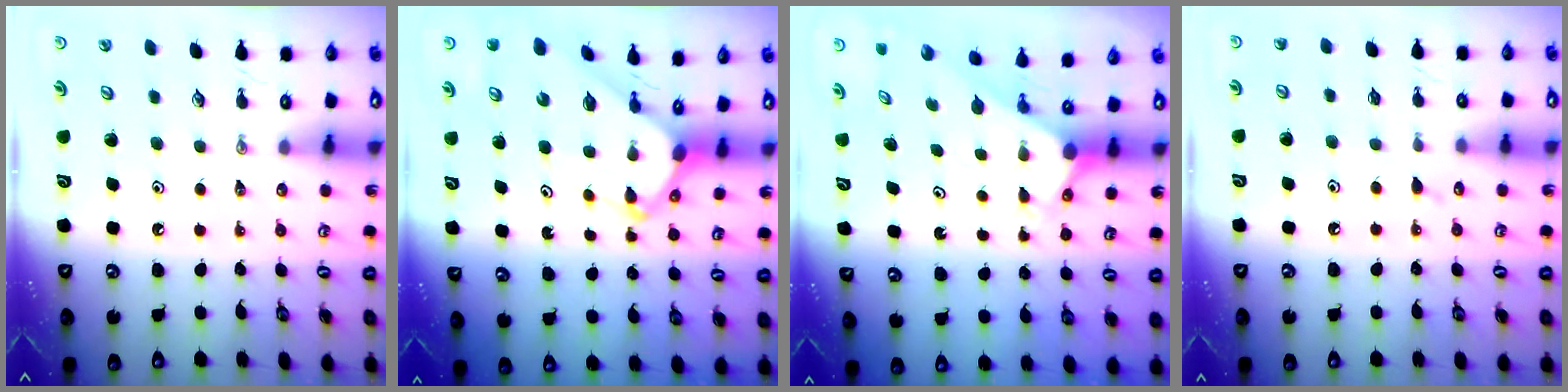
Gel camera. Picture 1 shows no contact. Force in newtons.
{"total": 6.6, "press": 6.6, "slide": 0.6}
{"total": 3.0, "press": 3.0, "slide": 0.0}
{"total": 5.0, "press": 5.0, "slide": 0.4}